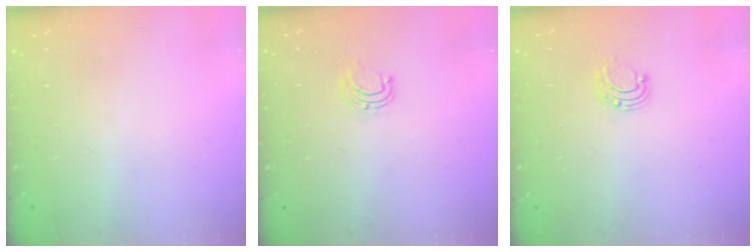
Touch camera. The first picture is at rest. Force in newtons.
{"total": 4.1, "press": 4.1, "slide": 0.3}
{"total": 5.1, "press": 5.1, "slide": 0.4}